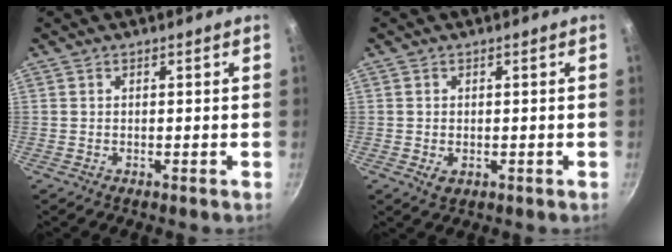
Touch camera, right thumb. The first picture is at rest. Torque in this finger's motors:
{"motor_torque": [-0.29, 0.10, -0.23, 0.04, 0.11]}